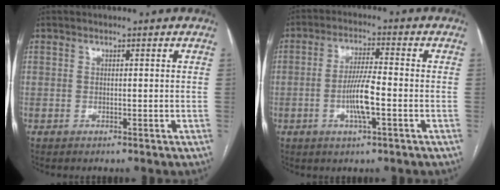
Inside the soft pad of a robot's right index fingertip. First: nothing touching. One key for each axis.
{"total": 6.7, "fx": -1.9, "fy": 0.7, "fz": 6.4, "tx": -0.128, "ty": -0.001, "tz": -0.036}